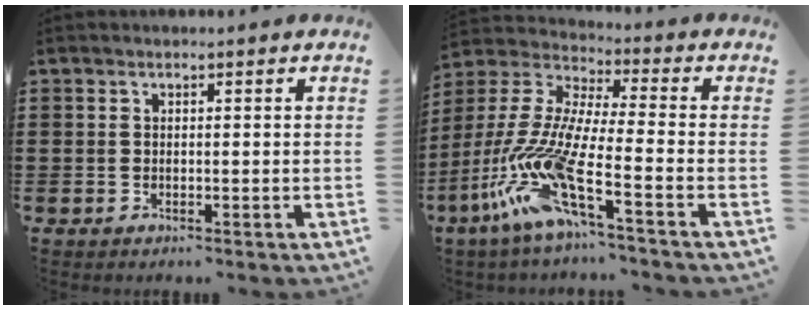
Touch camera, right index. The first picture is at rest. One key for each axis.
{"total": 12.8, "fx": -7.2, "fy": 2.0, "fz": 10.4, "tx": -0.264, "ty": -0.033, "tz": -0.157}